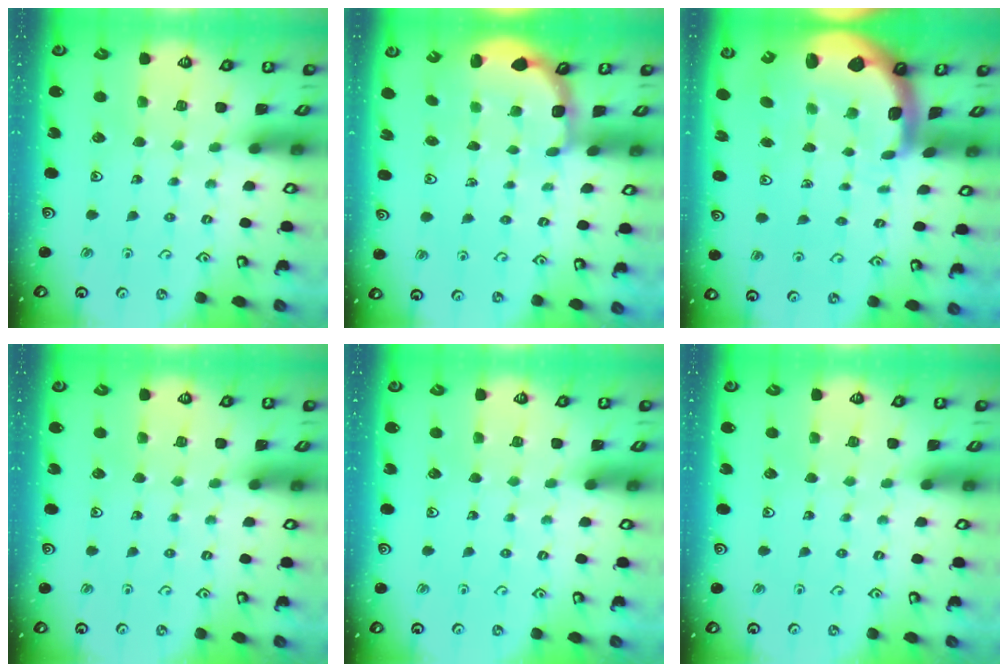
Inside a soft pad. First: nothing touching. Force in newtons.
{"total": 2.9, "press": 2.5, "slide": 1.4}
{"total": 4.4, "press": 3.9, "slide": 2.1}
{"total": 0.0}
{"total": 0.0}
{"total": 0.0}